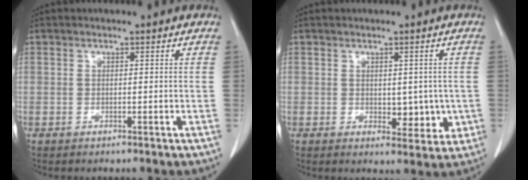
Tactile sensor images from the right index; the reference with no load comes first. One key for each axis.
{"total": 4.6, "fx": -0.3, "fy": 2.7, "fz": 3.7, "tx": -0.035, "ty": -0.006, "tz": 0.006}